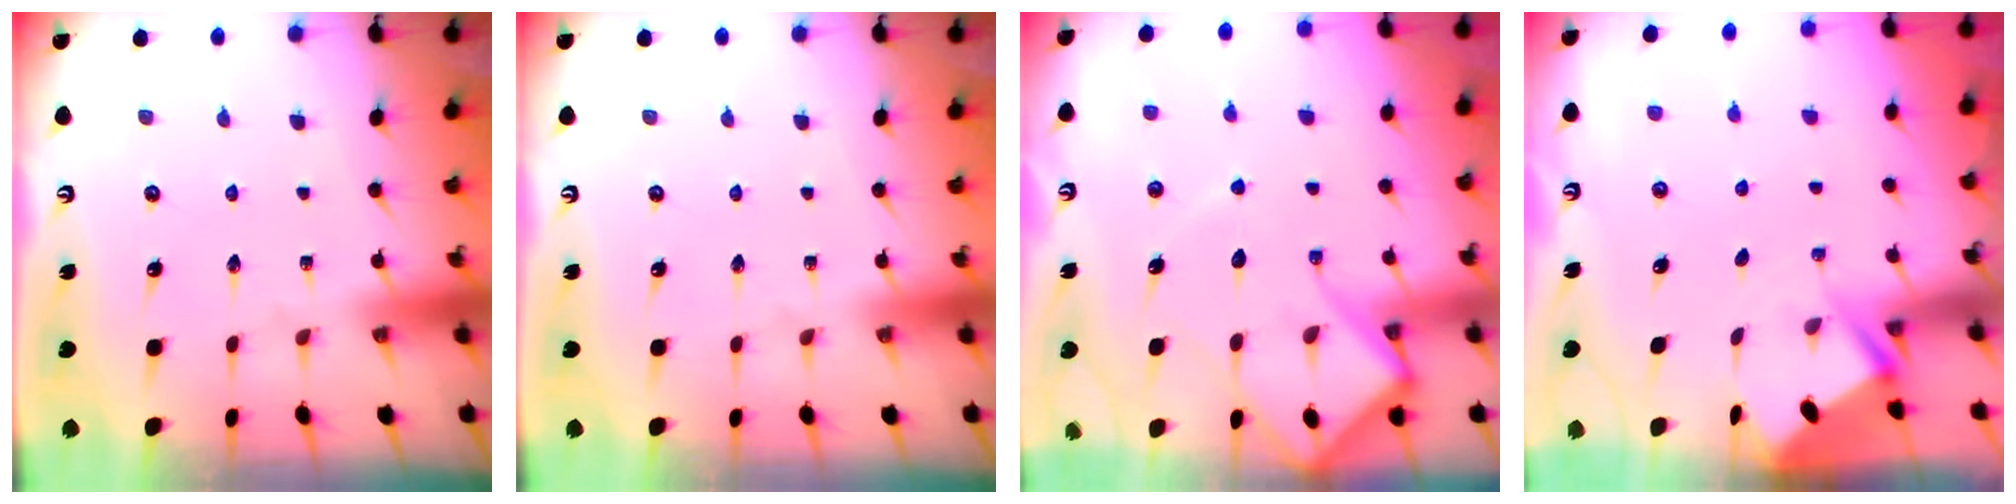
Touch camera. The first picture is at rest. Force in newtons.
{"total": 0.0}
{"total": 10.5, "press": 10.5, "slide": 1.2}
{"total": 2.8, "press": 2.8, "slide": 0.4}